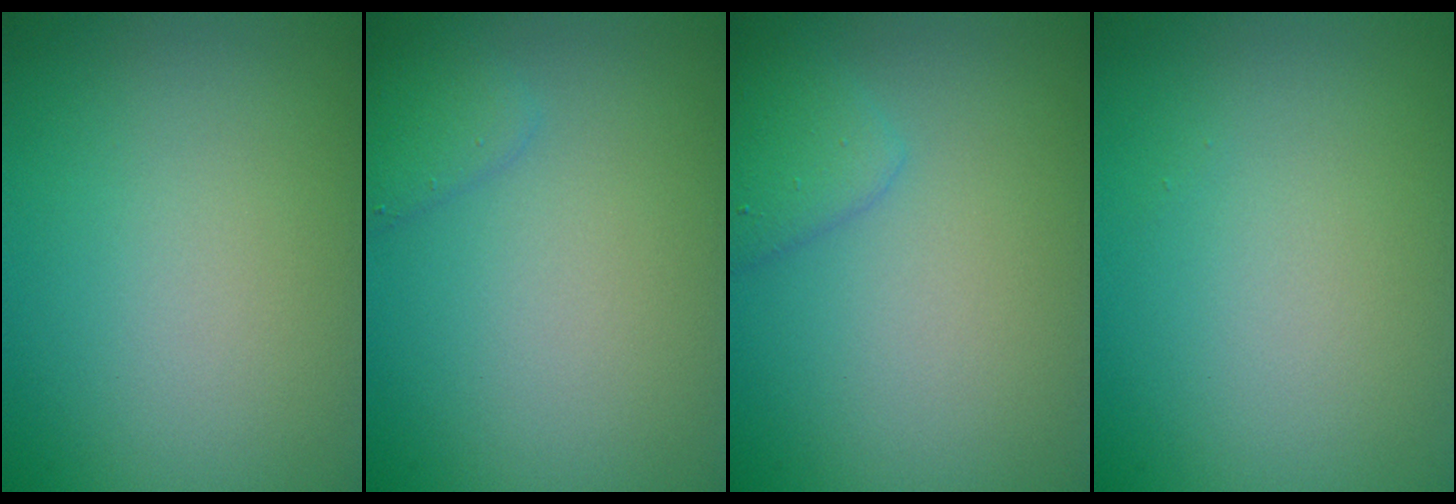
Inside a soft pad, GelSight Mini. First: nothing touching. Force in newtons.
{"total": 1.5, "press": 1.5, "slide": 0.1}
{"total": 1.9, "press": 1.9, "slide": 0.1}
{"total": 0.0}